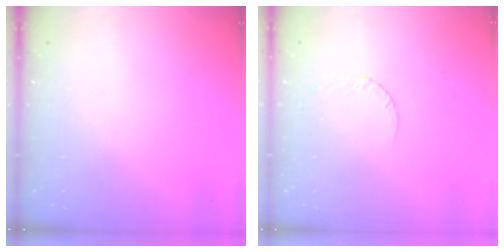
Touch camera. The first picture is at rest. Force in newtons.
{"total": 2.6, "press": 2.6, "slide": 0.1}